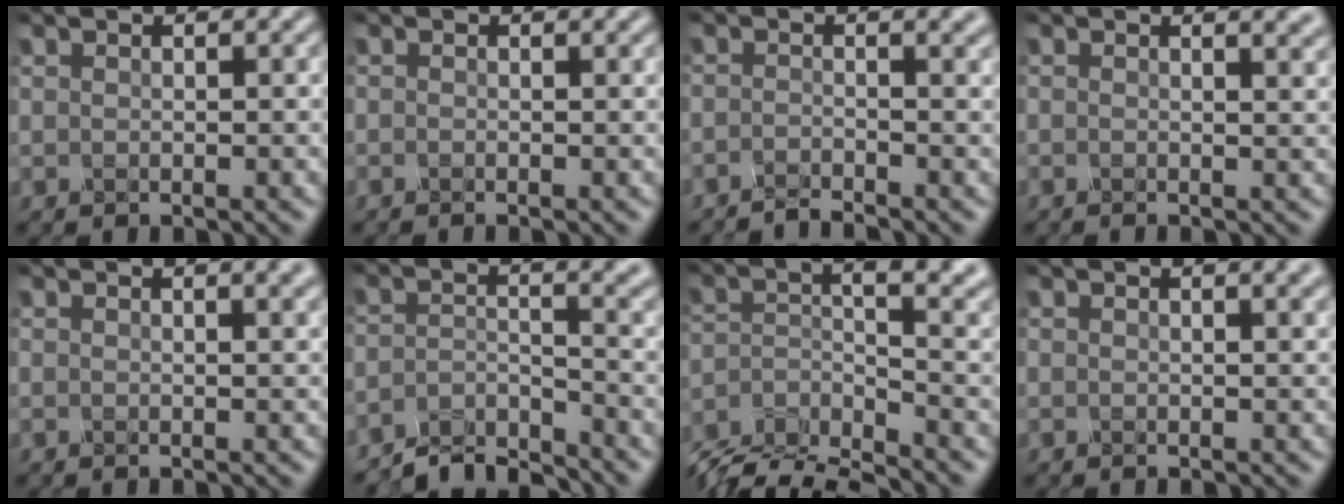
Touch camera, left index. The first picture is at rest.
{"total": 0.6, "force": [-0.5, 0.1, 0.3], "torque": [0.002, -0.010, -0.009]}
{"total": 2.3, "force": [-2.0, 0.4, 1.1], "torque": [-0.003, -0.005, -0.046]}
{"total": 3.4, "force": [1.0, 1.8, 2.7], "torque": [-0.001, 0.023, -0.020]}
{"total": 4.6, "force": [2.5, 2.2, 3.3], "torque": [-0.006, 0.030, -0.001]}
{"total": 4.3, "force": [-4.2, 0.7, 1.0], "torque": [-0.009, -0.001, -0.089]}
{"total": 9.1, "force": [-7.1, 2.4, 5.2], "torque": [-0.075, -0.006, -0.137]}
{"total": 4.0, "force": [2.2, 1.8, 2.8], "torque": [-0.003, 0.020, 0.002]}